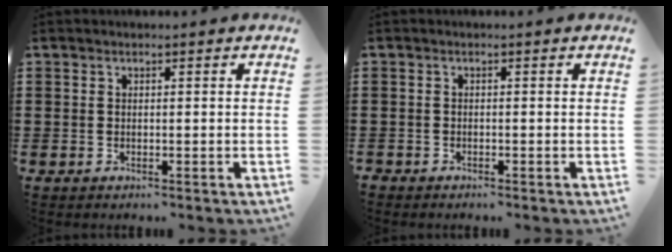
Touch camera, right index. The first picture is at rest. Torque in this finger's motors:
{"motor_torque": [-1.79, 0.34, -0.88, -0.22]}